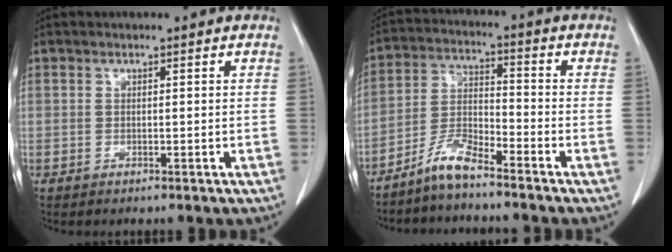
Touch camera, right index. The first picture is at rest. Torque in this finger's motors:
{"motor_torque": [0.28, -0.19, 0.02, 0.05]}